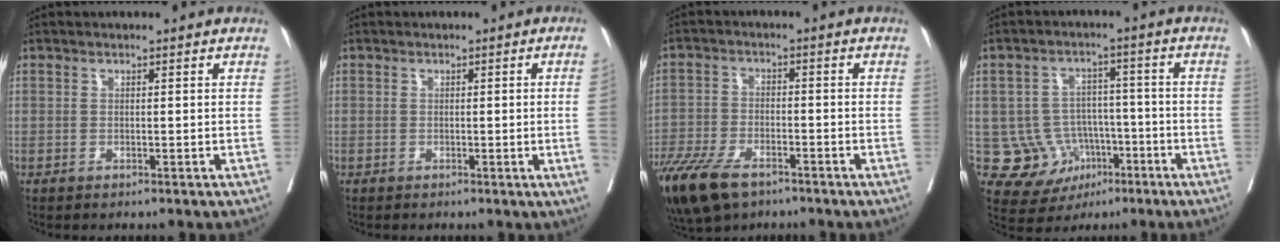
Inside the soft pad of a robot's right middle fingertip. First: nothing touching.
{"total": 3.8, "force": [-0.3, -1.4, 3.5], "torque": [-0.051, -0.008, 0.000]}
{"total": 12.2, "force": [-8.5, 5.0, 7.3], "torque": [-0.145, -0.022, -0.151]}
{"total": 8.8, "force": [-2.8, 8.1, 2.2], "torque": [-0.033, 0.022, -0.035]}